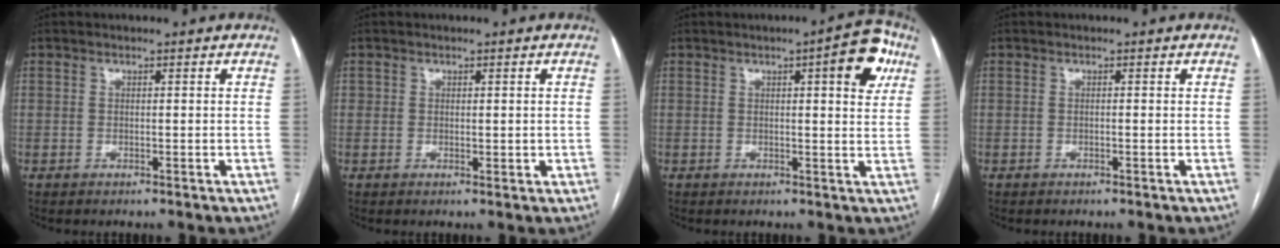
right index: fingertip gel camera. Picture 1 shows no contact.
{"total": 1.5, "force": [0.5, 1.3, 0.5], "torque": [-0.002, -0.001, 0.008]}
{"total": 7.1, "force": [2.8, 1.2, 6.4], "torque": [-0.077, 0.005, 0.027]}
{"total": 0.0}